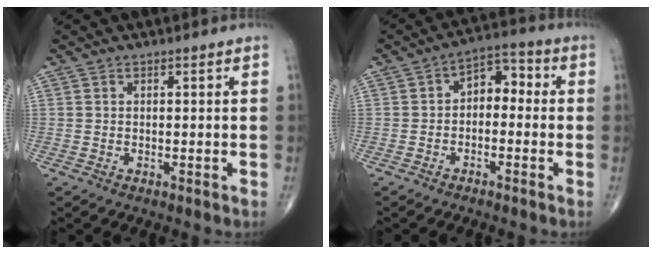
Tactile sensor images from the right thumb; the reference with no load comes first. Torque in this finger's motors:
{"motor_torque": [-0.53, 0.24, 0.30, -0.01, -0.06]}